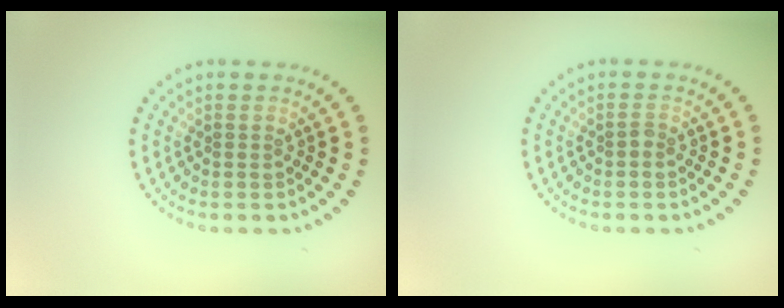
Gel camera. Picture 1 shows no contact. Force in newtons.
{"total": 0.6, "press": 0.5, "slide": 0.3}